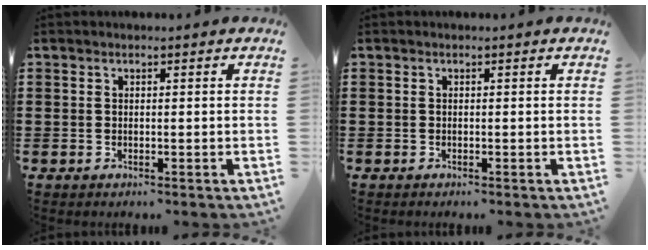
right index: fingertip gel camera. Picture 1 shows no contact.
{"total": 0.0}